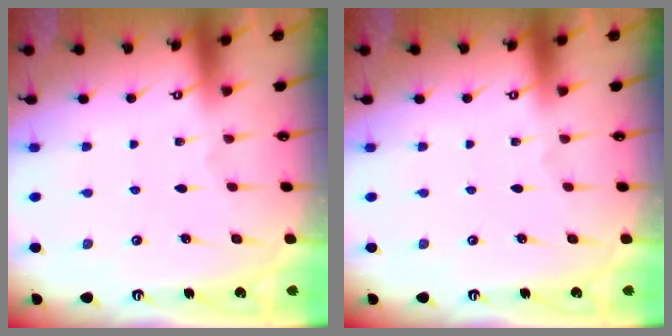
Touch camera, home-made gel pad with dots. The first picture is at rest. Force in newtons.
{"total": 0.0}